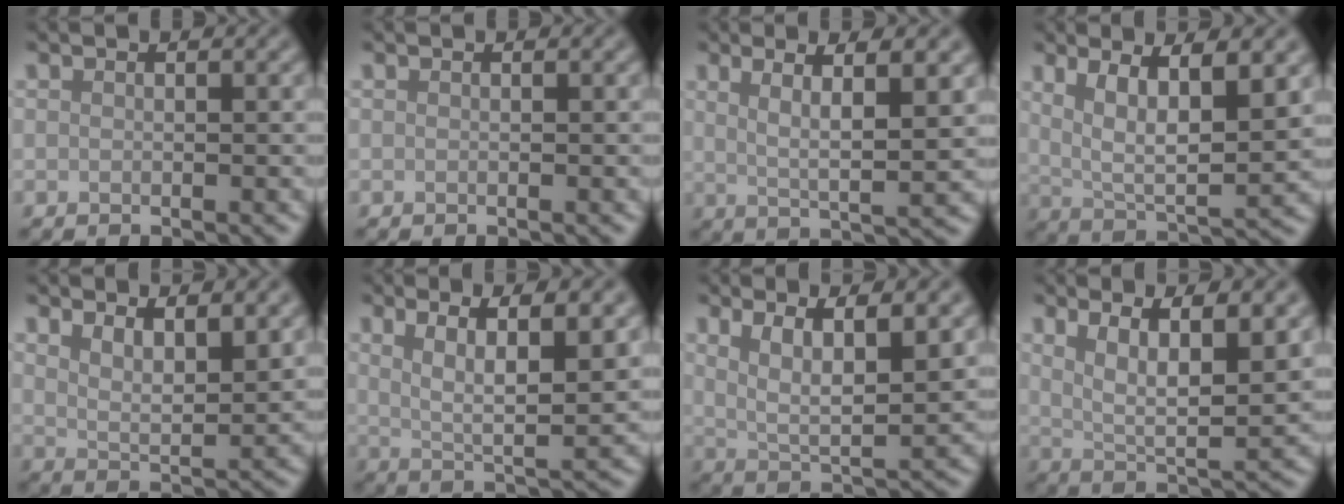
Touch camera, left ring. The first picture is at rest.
{"total": 0.0}
{"total": 5.5, "force": [2.2, 1.2, 4.9], "torque": [-0.080, -0.004, 0.041]}
{"total": 7.5, "force": [2.8, 2.5, 6.5], "torque": [-0.117, -0.010, 0.054]}
{"total": 4.8, "force": [3.3, 1.6, 3.1], "torque": [-0.050, -0.009, 0.061]}
{"total": 7.0, "force": [2.8, 1.9, 6.1], "torque": [-0.100, -0.005, 0.054]}
{"total": 6.0, "force": [2.6, 1.9, 5.1], "torque": [-0.093, -0.011, 0.051]}
{"total": 7.8, "force": [3.3, 2.6, 6.6], "torque": [-0.118, -0.009, 0.062]}